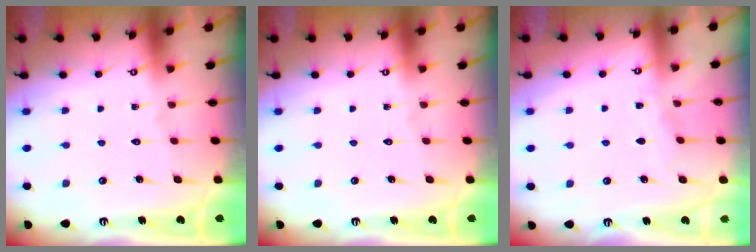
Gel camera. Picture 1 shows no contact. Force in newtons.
{"total": 0.0}
{"total": 3.7, "press": 3.6, "slide": 0.5}